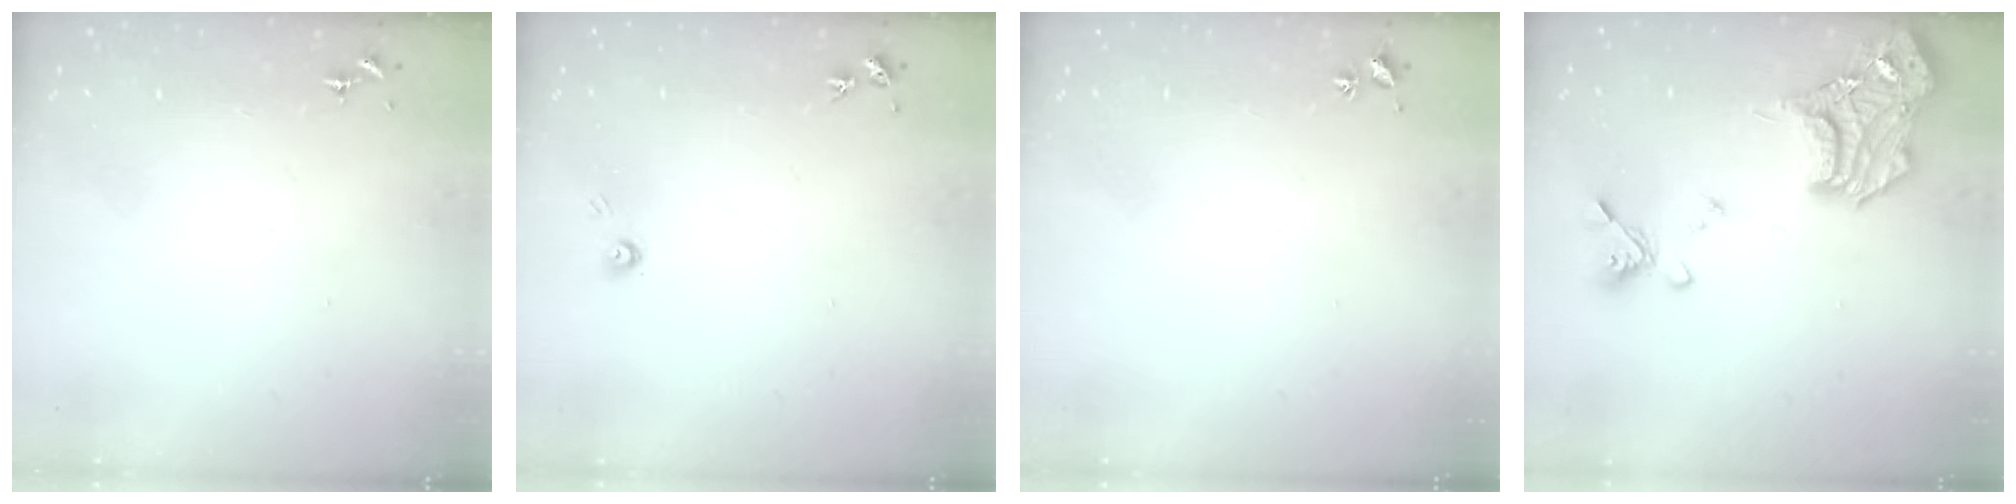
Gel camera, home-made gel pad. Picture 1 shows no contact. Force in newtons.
{"total": 3.2, "press": 3.2, "slide": 0.3}
{"total": 2.0, "press": 2.0, "slide": 0.3}
{"total": 22.9, "press": 22.8, "slide": 2.3}